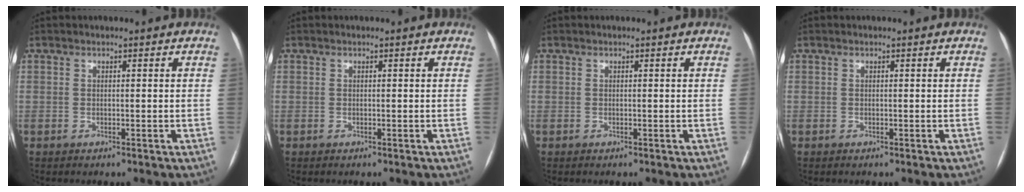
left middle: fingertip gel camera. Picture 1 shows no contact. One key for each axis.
{"total": 0.0}
{"total": 0.0}
{"total": 0.0}